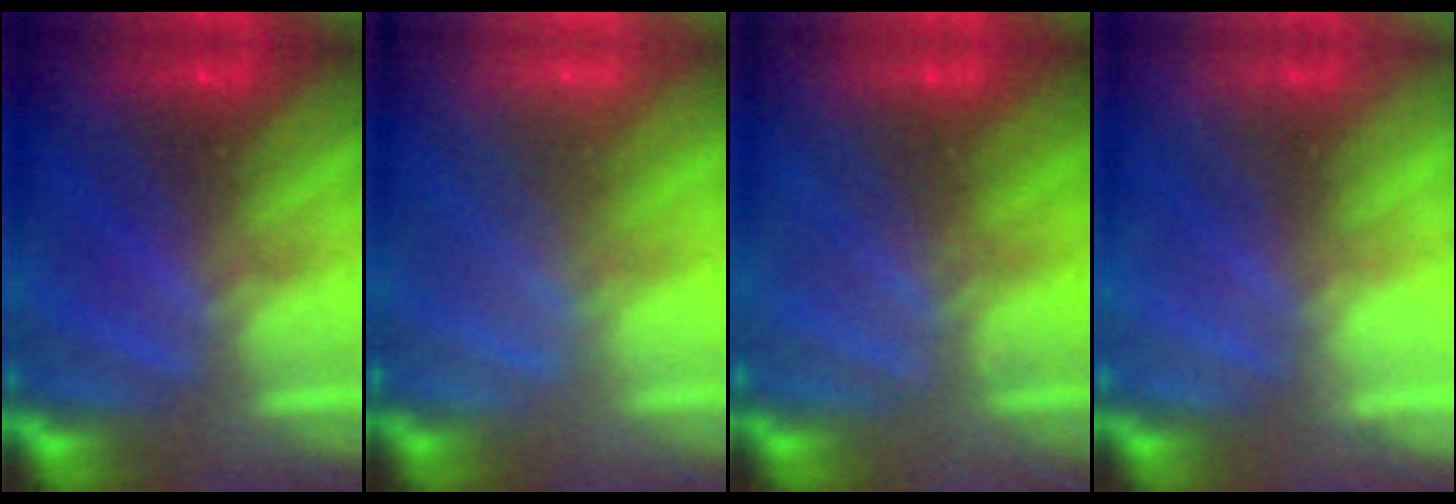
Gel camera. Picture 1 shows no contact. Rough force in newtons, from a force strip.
{"total": 1.8}
{"total": 1.8}
{"total": 2.2}